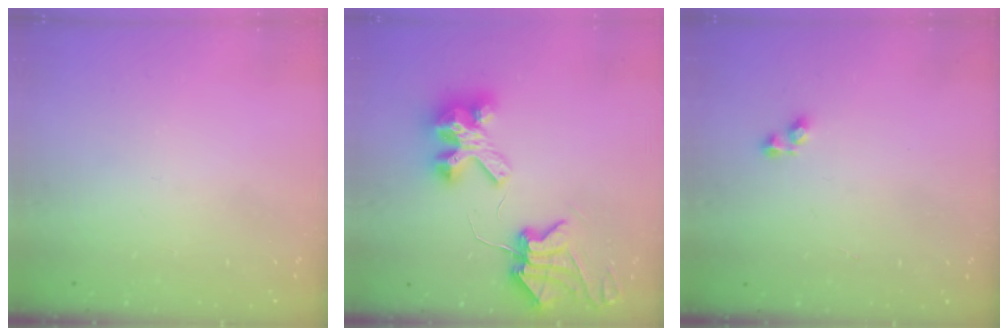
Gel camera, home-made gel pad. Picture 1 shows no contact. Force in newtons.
{"total": 8.5, "press": 8.5, "slide": 0.9}
{"total": 2.4, "press": 2.3, "slide": 0.6}